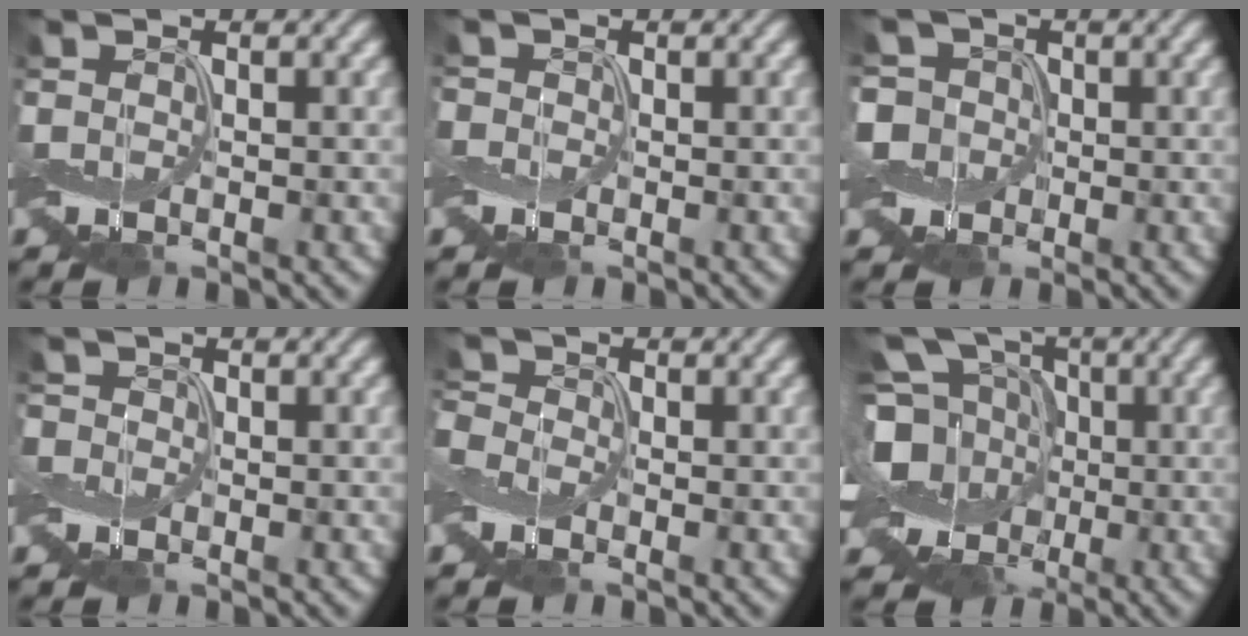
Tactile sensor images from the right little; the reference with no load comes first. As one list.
[{"total": 0.7, "force": [-0.4, 0.4, -0.5], "torque": [0.012, 0.001, -0.007]}, {"total": 2.9, "force": [-0.6, 2.8, 0.5], "torque": [-0.016, 0.009, -0.021]}, {"total": 1.0, "force": [-0.5, 0.7, -0.5], "torque": [0.009, 0.003, -0.013]}, {"total": 1.7, "force": [-1.1, 1.3, 0.3], "torque": [-0.011, 0.003, -0.029]}, {"total": 10.8, "force": [-0.8, 9.1, 5.8], "torque": [-0.131, 0.008, -0.030]}]